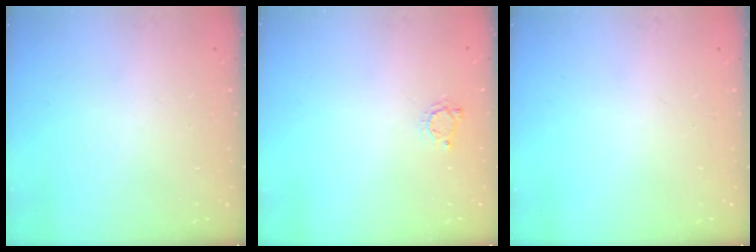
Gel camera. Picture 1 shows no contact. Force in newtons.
{"total": 3.7, "press": 3.6, "slide": 0.5}
{"total": 0.0}